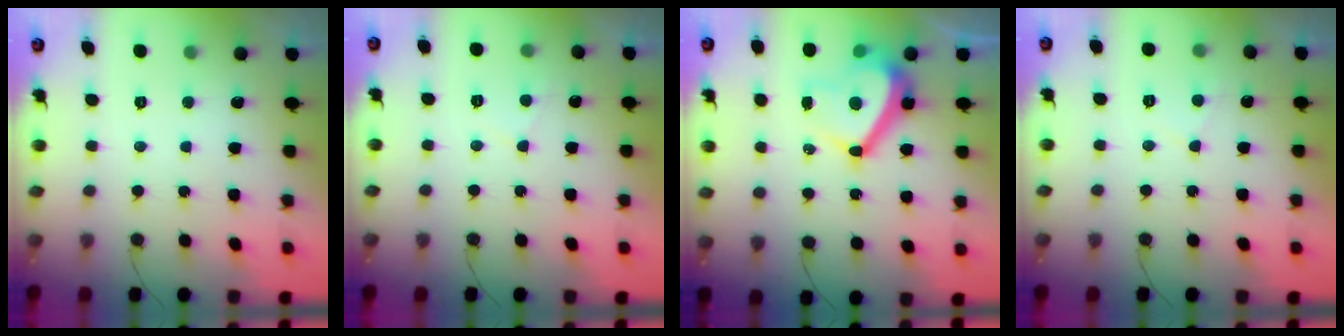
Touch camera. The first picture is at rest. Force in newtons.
{"total": 2.3, "press": 2.3, "slide": 0.4}
{"total": 10.8, "press": 10.5, "slide": 2.5}
{"total": 2.3, "press": 2.3, "slide": 0.4}